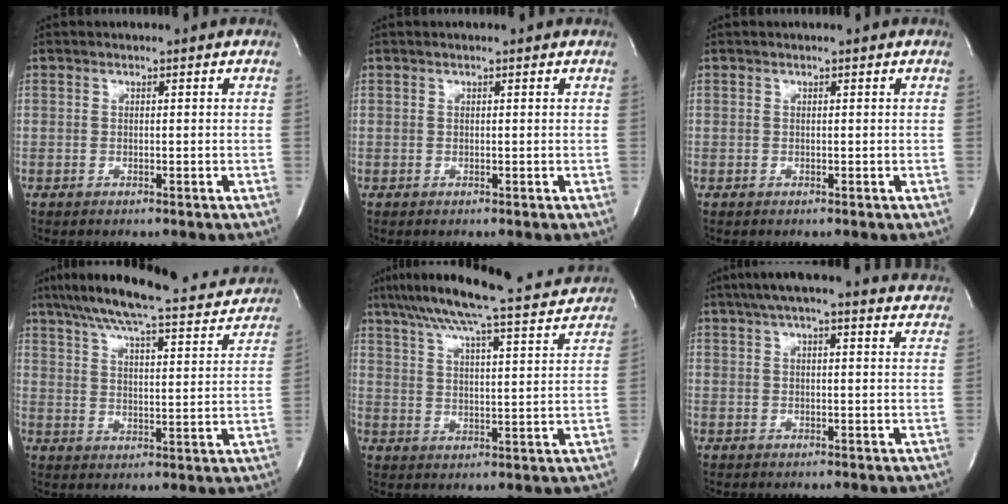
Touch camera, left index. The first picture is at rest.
{"total": 1.4, "force": [1.2, 0.0, 0.7], "torque": [-0.012, 0.013, 0.015]}
{"total": 0.6, "force": [0.5, 0.0, 0.2], "torque": [-0.005, 0.000, 0.007]}
{"total": 22.8, "force": [20.2, 3.6, 9.9], "torque": [-0.159, -0.006, 0.265]}
{"total": 21.3, "force": [19.0, 1.7, 9.6], "torque": [-0.160, 0.002, 0.259]}
{"total": 19.4, "force": [17.4, 2.7, 8.2], "torque": [-0.123, 0.021, 0.214]}